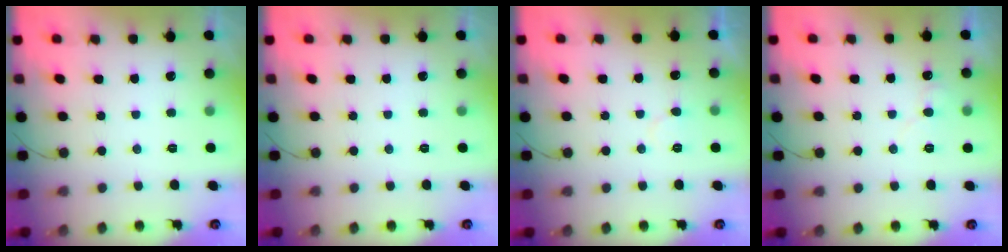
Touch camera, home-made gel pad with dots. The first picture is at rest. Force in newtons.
{"total": 0.0}
{"total": 5.6, "press": 5.6, "slide": 0.5}
{"total": 4.5, "press": 4.5, "slide": 0.5}